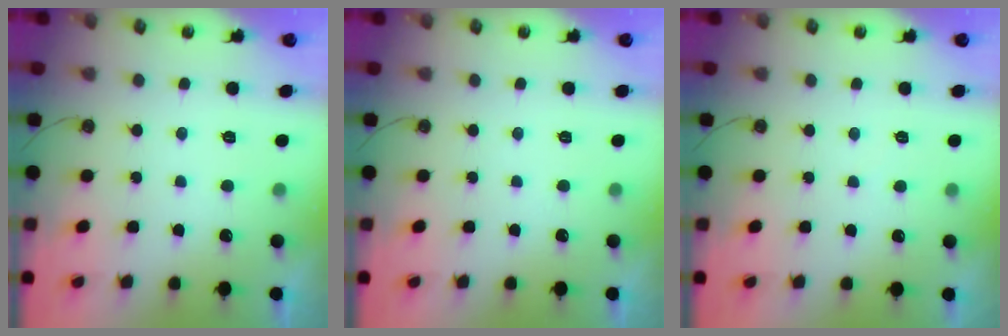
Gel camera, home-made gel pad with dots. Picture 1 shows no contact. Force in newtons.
{"total": 0.0}
{"total": 2.3, "press": 2.3, "slide": 0.4}